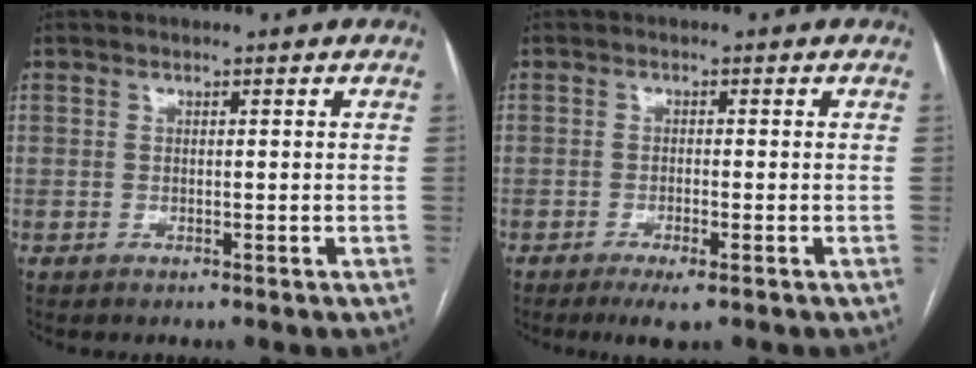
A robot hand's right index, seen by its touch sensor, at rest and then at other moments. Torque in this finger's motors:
{"motor_torque": [0.37, -0.09, 0.07, 0.04]}